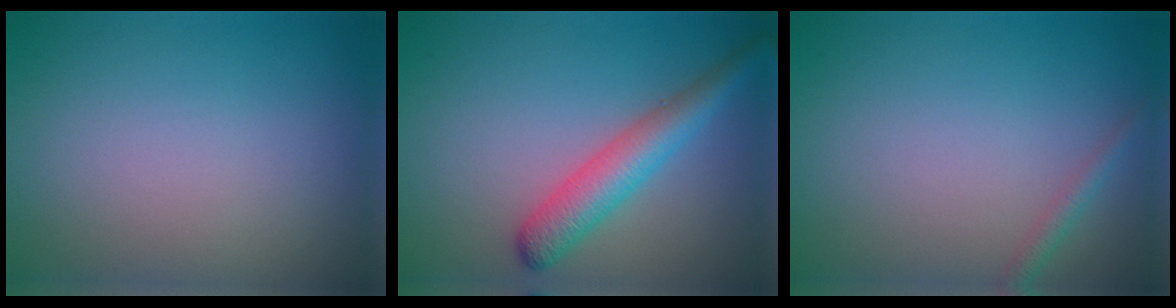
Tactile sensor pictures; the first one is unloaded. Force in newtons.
{"total": 4.4, "press": 4.4, "slide": 0.1}
{"total": 1.3, "press": 1.3, "slide": 0.1}